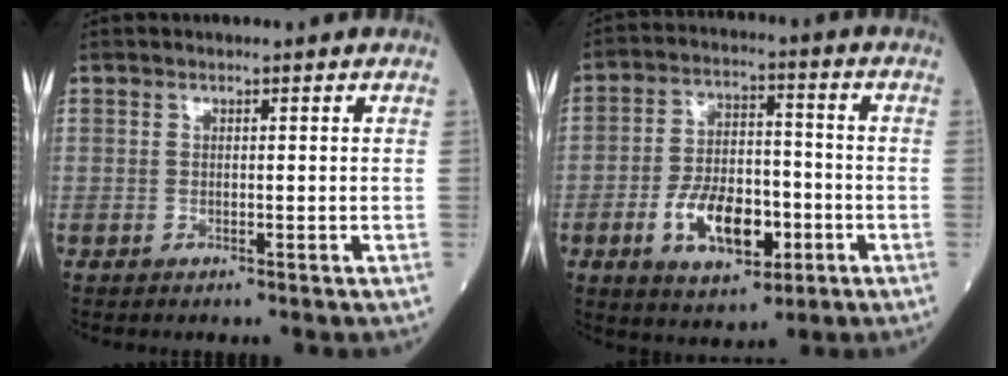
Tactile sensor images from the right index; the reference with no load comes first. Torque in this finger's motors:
{"motor_torque": [0.58, -0.56, 0.17, 0.16]}